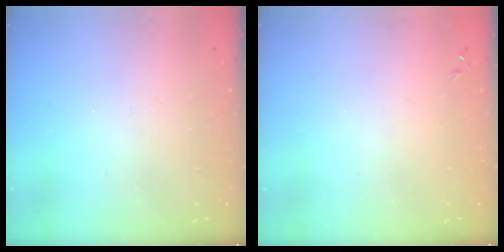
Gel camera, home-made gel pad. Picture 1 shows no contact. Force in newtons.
{"total": 0.0}